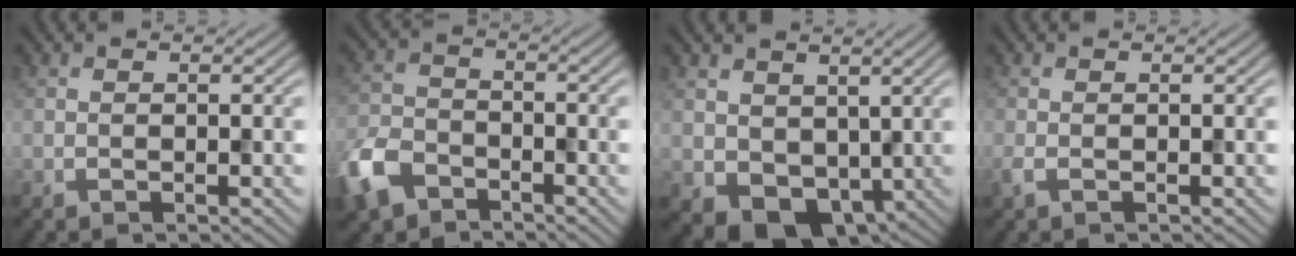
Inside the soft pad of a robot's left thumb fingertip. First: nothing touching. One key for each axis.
{"total": 6.5, "fx": -4.6, "fy": 3.7, "fz": 2.5, "tx": -0.066, "ty": -0.011, "tz": -0.101}
{"total": 5.1, "fx": 0.6, "fy": 4.2, "fz": 2.8, "tx": -0.060, "ty": -0.027, "tz": 0.022}
{"total": 0.6, "fx": -0.2, "fy": 0.1, "fz": 0.6, "tx": -0.014, "ty": -0.003, "tz": -0.004}